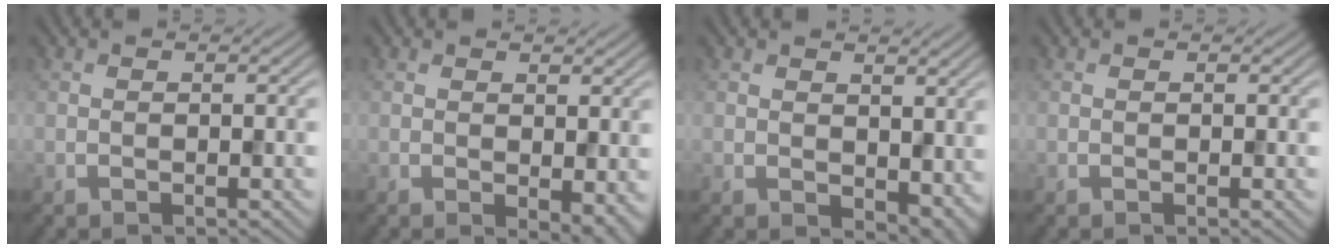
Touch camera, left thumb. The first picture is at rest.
{"total": 3.7, "force": [-0.5, 2.0, 3.1], "torque": [-0.040, -0.011, -0.003]}
{"total": 4.9, "force": [1.4, 3.3, 3.3], "torque": [-0.060, -0.019, 0.035]}
{"total": 0.0}